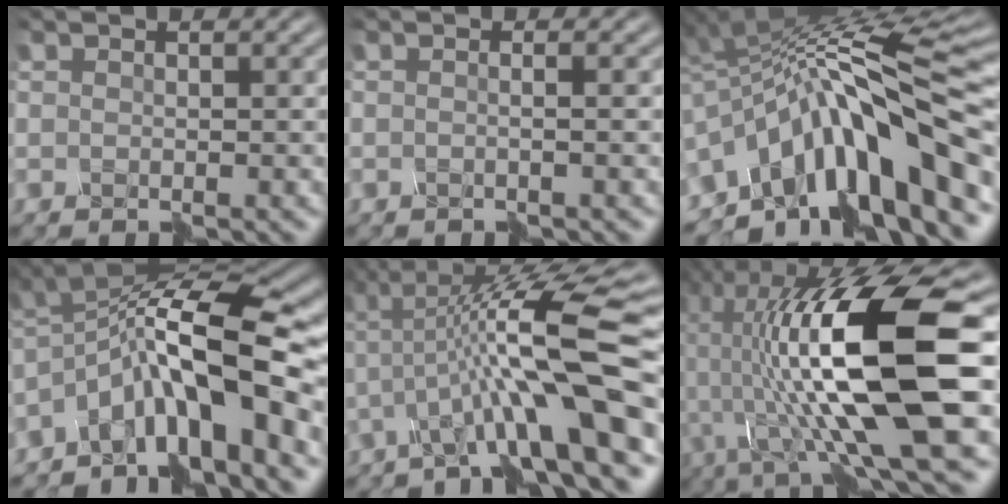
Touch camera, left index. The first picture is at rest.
{"total": 1.1, "force": [0.1, 0.6, 0.9], "torque": [0.011, 0.010, -0.013]}
{"total": 12.3, "force": [-4.9, 3.5, 10.7], "torque": [-0.164, 0.026, -0.084]}
{"total": 9.7, "force": [-3.6, 2.4, 8.6], "torque": [-0.139, 0.029, -0.073]}
{"total": 12.3, "force": [-1.6, 2.2, 12.0], "torque": [-0.192, 0.037, -0.031]}
{"total": 15.1, "force": [1.1, 4.0, 14.5], "torque": [-0.273, 0.025, 0.014]}